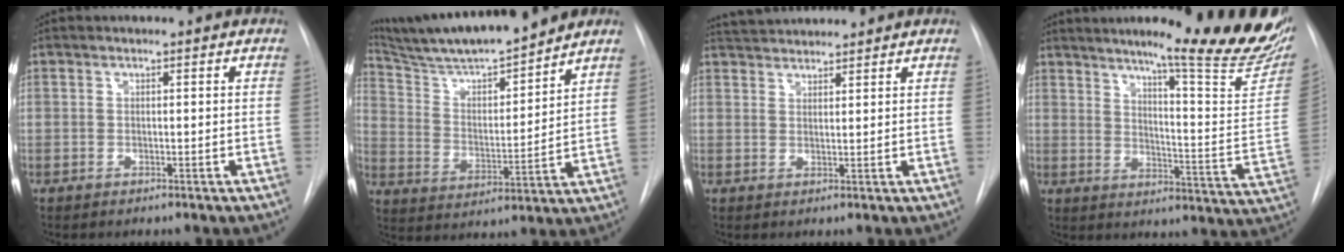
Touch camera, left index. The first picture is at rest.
{"total": 17.7, "force": [15.9, 1.1, 7.8], "torque": [-0.140, 0.002, 0.271]}
{"total": 5.3, "force": [5.2, 0.4, 1.0], "torque": [-0.025, 0.035, 0.090]}
{"total": 24.3, "force": [19.2, 0.7, 14.8], "torque": [-0.187, -0.081, 0.238]}